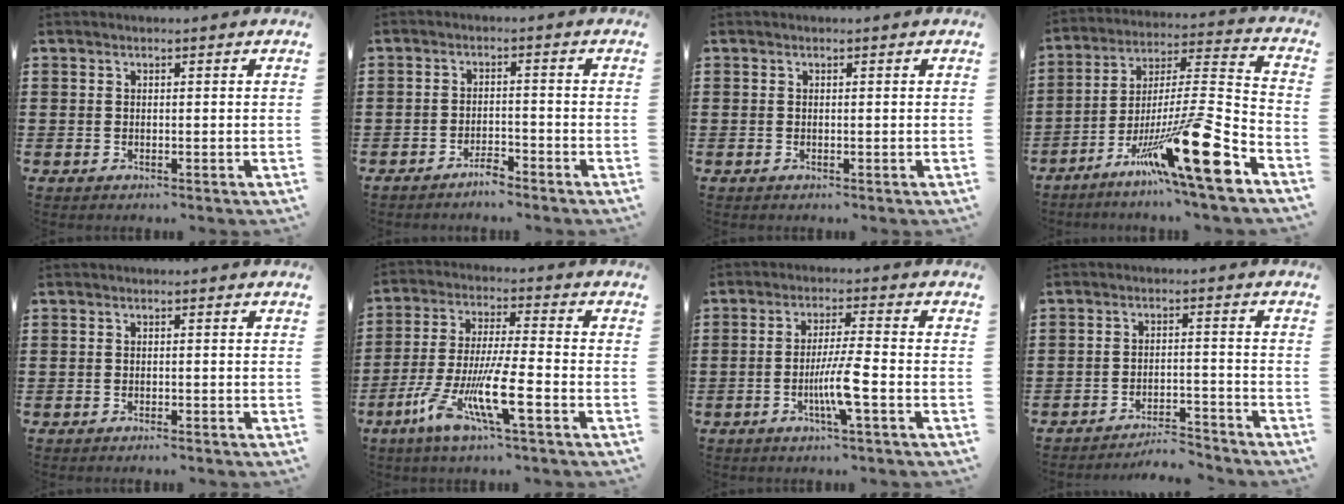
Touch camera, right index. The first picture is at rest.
{"total": 2.7, "force": [-2.6, 0.5, 0.6], "torque": [-0.017, 0.004, -0.052]}
{"total": 0.0}
{"total": 19.7, "force": [-11.6, 1.5, 15.9], "torque": [-0.264, 0.014, -0.198]}
{"total": 0.6, "force": [-0.6, 0.0, 0.2], "torque": [-0.007, -0.003, -0.012]}
{"total": 12.0, "force": [-5.7, 1.6, 10.5], "torque": [-0.221, -0.009, -0.109]}
{"total": 6.6, "force": [-2.3, 0.0, 6.2], "torque": [-0.116, -0.013, -0.045]}
{"total": 4.3, "force": [-4.2, 0.2, 1.0], "torque": [-0.023, 0.001, -0.087]}